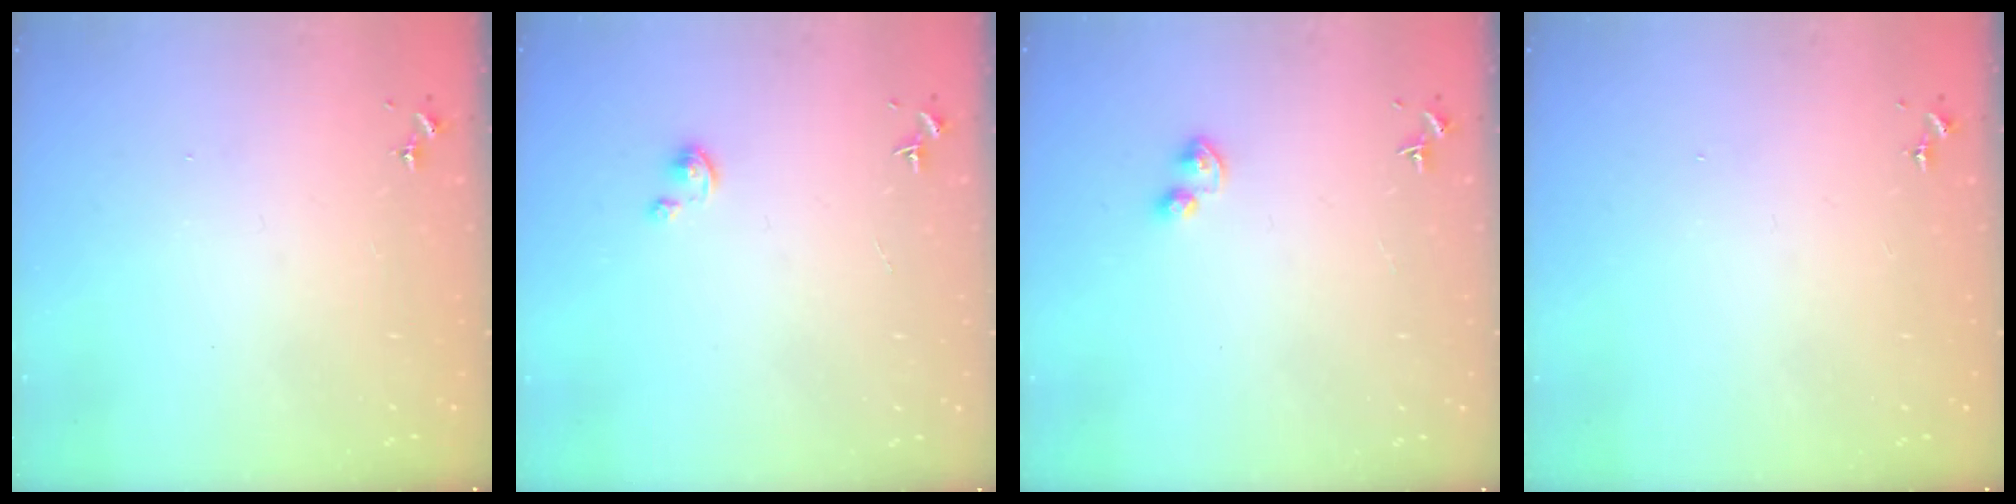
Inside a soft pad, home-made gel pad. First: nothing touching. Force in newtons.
{"total": 2.7, "press": 2.7, "slide": 0.3}
{"total": 3.6, "press": 3.6, "slide": 0.7}
{"total": 0.0}